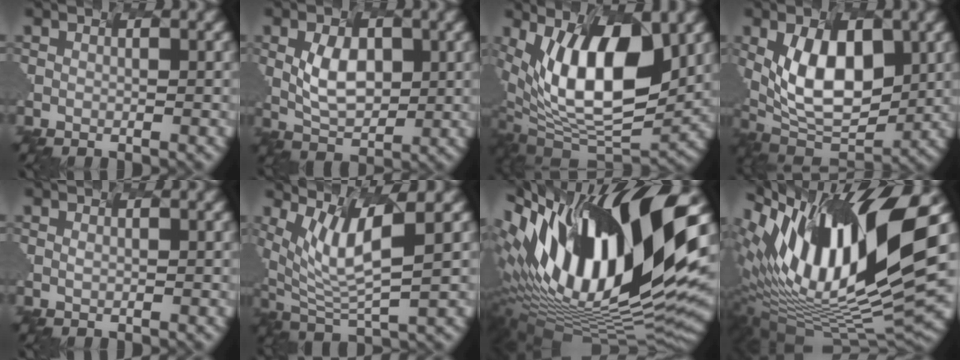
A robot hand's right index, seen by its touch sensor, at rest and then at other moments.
{"total": 4.1, "force": [-0.2, 2.7, 3.1], "torque": [-0.066, -0.004, 0.005]}
{"total": 11.6, "force": [2.7, 5.0, 10.1], "torque": [-0.164, -0.006, 0.045]}
{"total": 8.3, "force": [0.5, 4.7, 6.8], "torque": [-0.129, -0.003, 0.010]}
{"total": 0.0}
{"total": 6.0, "force": [2.7, 1.2, 5.2], "torque": [-0.113, -0.005, 0.066]}
{"total": 17.6, "force": [2.3, 6.3, 16.3], "torque": [-0.289, -0.006, 0.033]}
{"total": 14.7, "force": [4.0, 4.3, 13.5], "torque": [-0.248, -0.003, 0.072]}